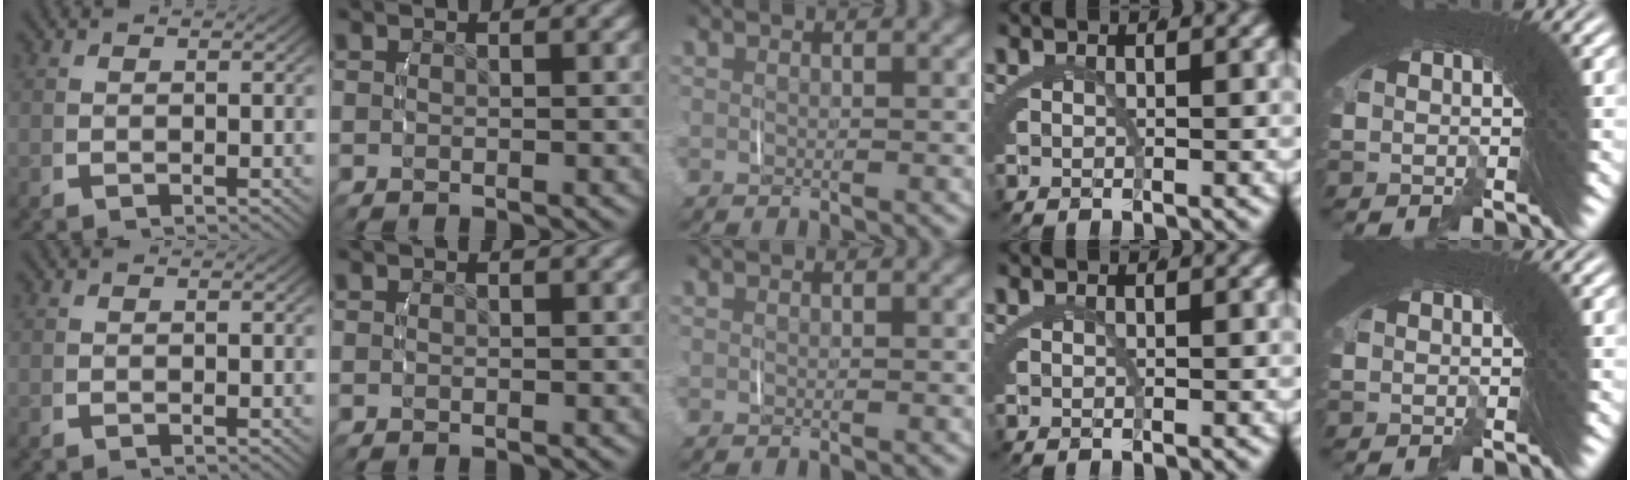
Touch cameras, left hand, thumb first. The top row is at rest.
{}